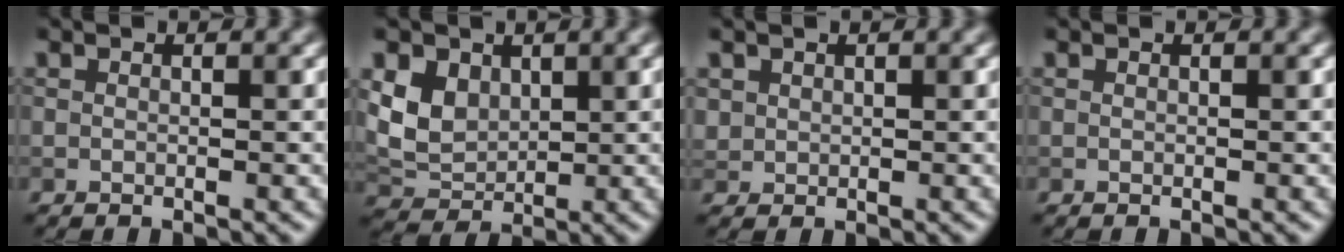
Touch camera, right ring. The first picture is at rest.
{"total": 4.2, "force": [1.3, 3.2, 2.4], "torque": [-0.056, -0.004, 0.026]}
{"total": 0.9, "force": [0.3, 0.8, 0.1], "torque": [0.000, -0.005, 0.012]}
{"total": 0.0}